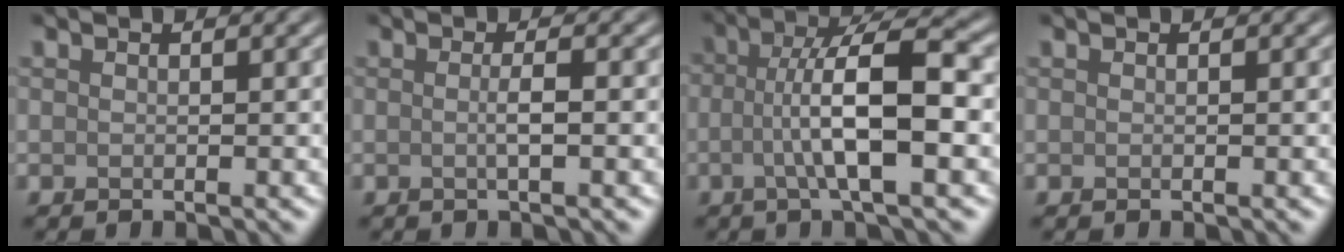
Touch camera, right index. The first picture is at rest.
{"total": 1.6, "force": [-0.1, 0.2, 1.6], "torque": [-0.027, 0.000, -0.004]}
{"total": 7.1, "force": [-1.0, 1.5, 6.9], "torque": [-0.120, 0.015, -0.023]}
{"total": 0.0}